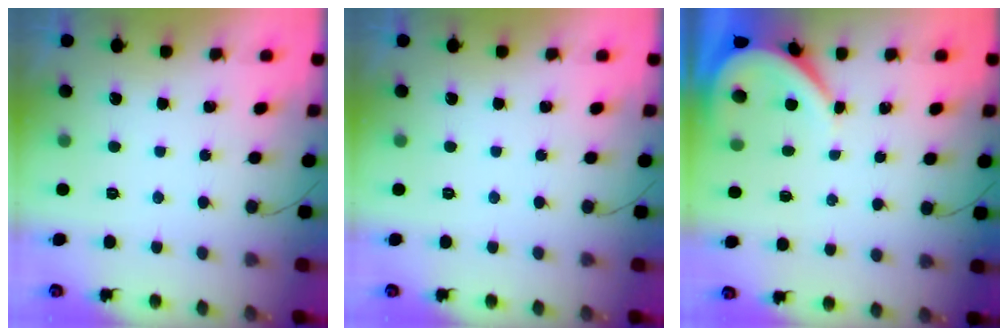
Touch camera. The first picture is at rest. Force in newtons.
{"total": 0.0}
{"total": 3.7, "press": 3.7, "slide": 0.3}